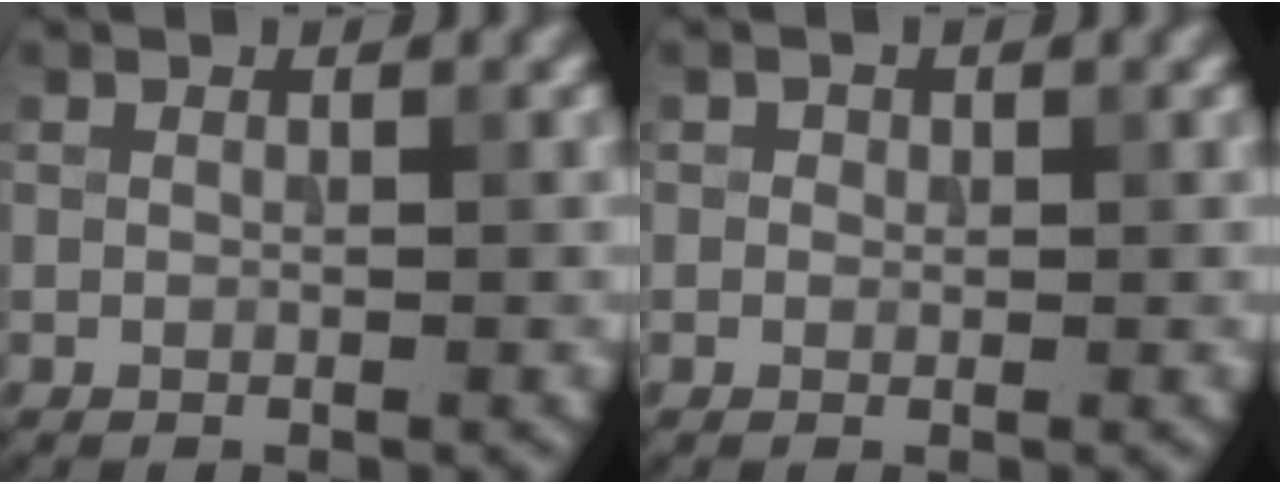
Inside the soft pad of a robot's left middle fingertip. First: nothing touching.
{"total": 0.6, "force": [0.2, 0.5, 0.2], "torque": [-0.001, -0.004, -0.001]}